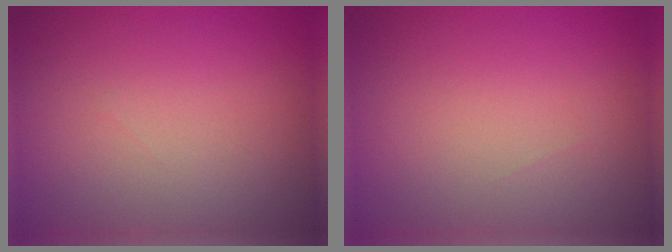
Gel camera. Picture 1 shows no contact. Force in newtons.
{"total": 0.0}